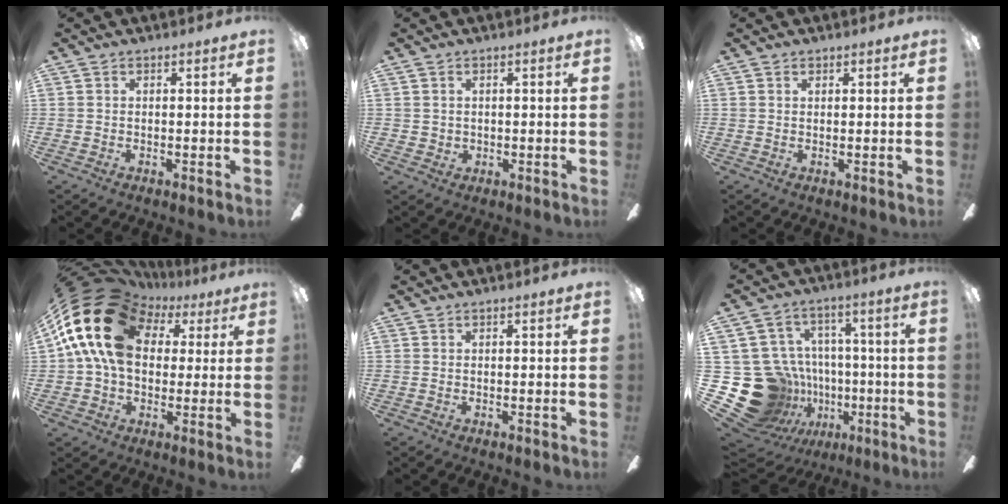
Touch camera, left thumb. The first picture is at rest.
{"total": 1.6, "force": [0.5, 1.5, 0.4], "torque": [-0.010, 0.004, 0.007]}
{"total": 0.8, "force": [0.4, 0.5, 0.5], "torque": [-0.009, 0.002, 0.007]}
{"total": 22.7, "force": [7.1, 16.1, 14.3], "torque": [-0.285, -0.015, 0.122]}
{"total": 0.0}
{"total": 24.0, "force": [-6.2, 20.7, 10.6], "torque": [-0.205, 0.023, -0.034]}